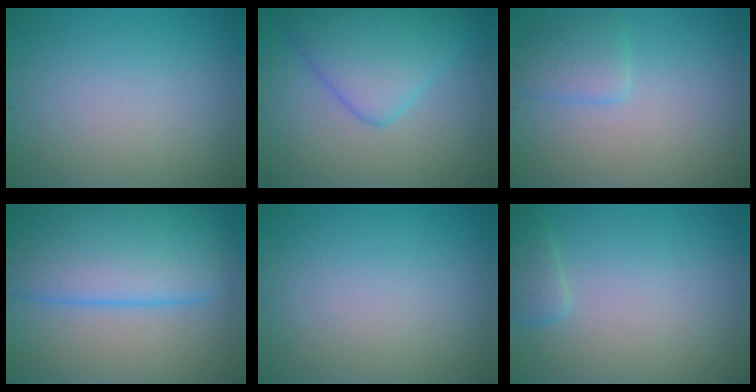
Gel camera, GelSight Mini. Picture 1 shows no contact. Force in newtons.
{"total": 5.7, "press": 5.7, "slide": 0.2}
{"total": 2.3, "press": 2.3, "slide": 0.1}
{"total": 9.3, "press": 9.3, "slide": 0.5}
{"total": 0.0}
{"total": 1.6, "press": 1.5, "slide": 0.2}